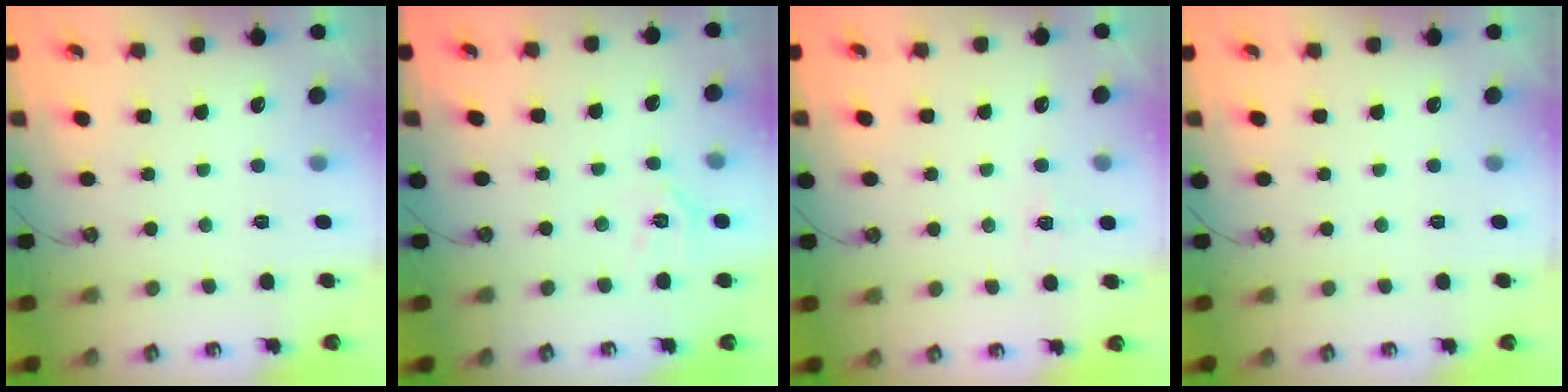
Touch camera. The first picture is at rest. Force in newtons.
{"total": 5.6, "press": 5.6, "slide": 0.1}
{"total": 4.6, "press": 4.6, "slide": 0.5}
{"total": 0.0}